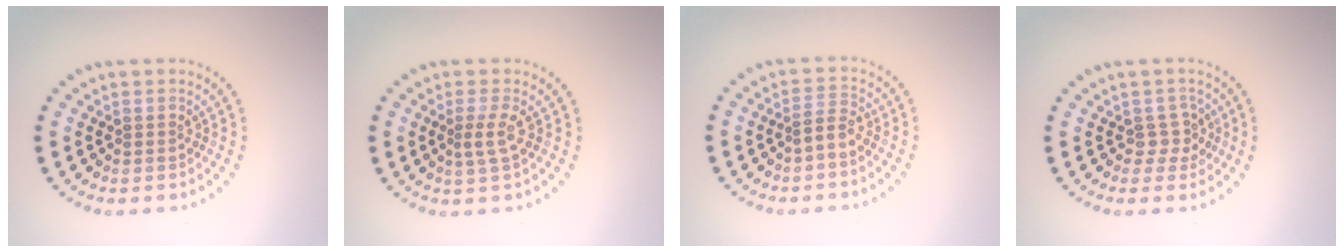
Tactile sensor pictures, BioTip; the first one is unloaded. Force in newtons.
{"total": 1.7, "press": 1.3, "slide": 1.1}
{"total": 1.6, "press": 1.0, "slide": 1.2}
{"total": 1.6, "press": 1.3, "slide": 1.0}